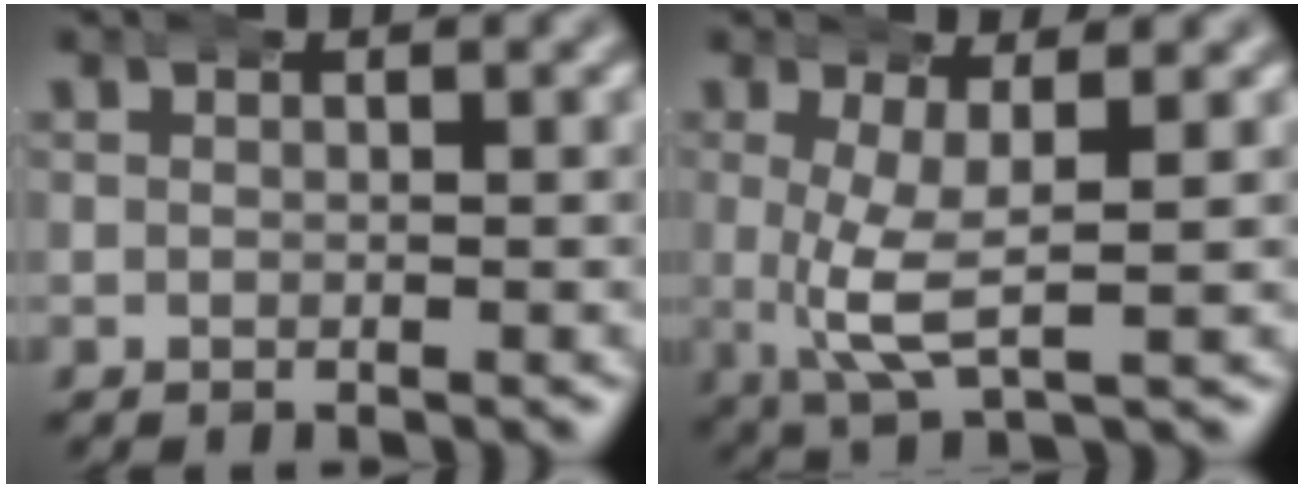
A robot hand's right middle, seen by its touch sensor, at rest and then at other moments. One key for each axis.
{"total": 4.3, "fx": 0.5, "fy": 1.1, "fz": 4.1, "tx": -0.091, "ty": -0.019, "tz": 0.019}